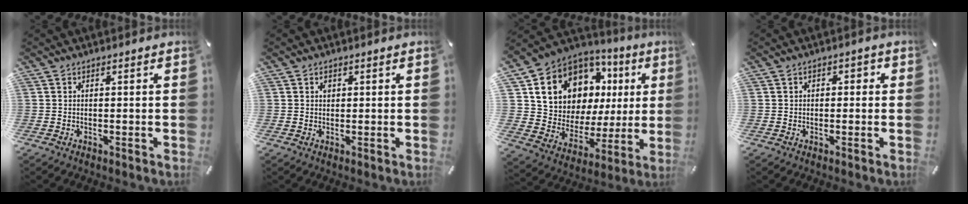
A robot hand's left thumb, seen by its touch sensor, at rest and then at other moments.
{"total": 1.1, "force": [0.3, 1.0, 0.4], "torque": [-0.001, 0.000, 0.004]}
{"total": 13.0, "force": [7.4, 9.7, 4.5], "torque": [-0.086, -0.064, 0.146]}
{"total": 1.3, "force": [-0.3, 1.1, 0.6], "torque": [-0.011, 0.009, -0.010]}